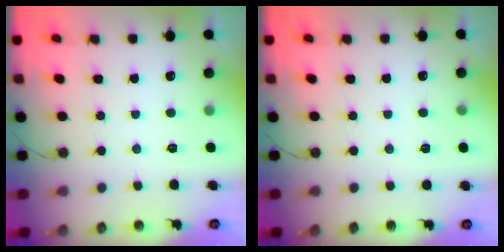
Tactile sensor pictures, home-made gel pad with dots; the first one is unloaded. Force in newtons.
{"total": 2.2, "press": 1.9, "slide": 1.1}